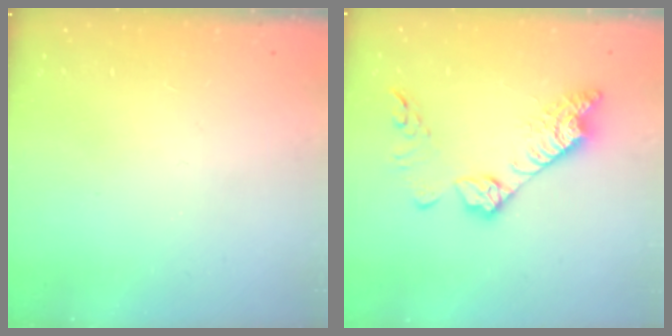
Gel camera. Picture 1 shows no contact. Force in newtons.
{"total": 15.3, "press": 15.3, "slide": 0.8}